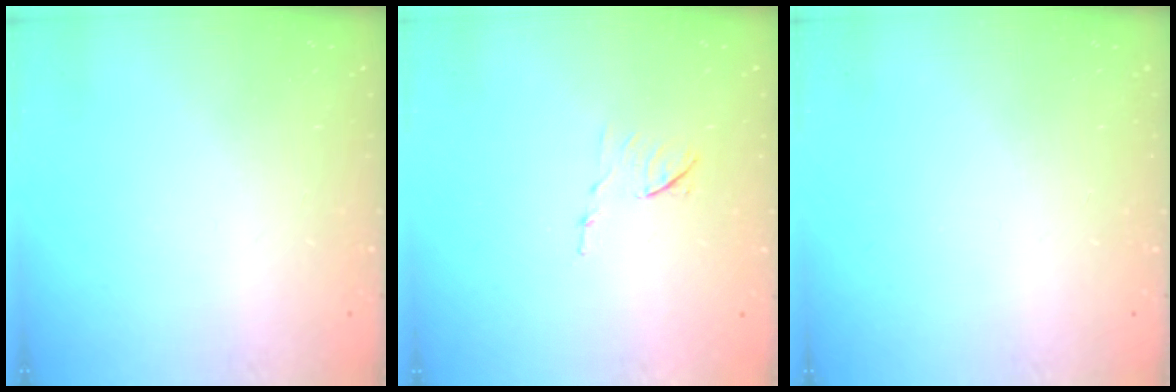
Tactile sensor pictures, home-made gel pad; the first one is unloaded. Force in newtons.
{"total": 6.6, "press": 6.6, "slide": 0.5}
{"total": 0.0}